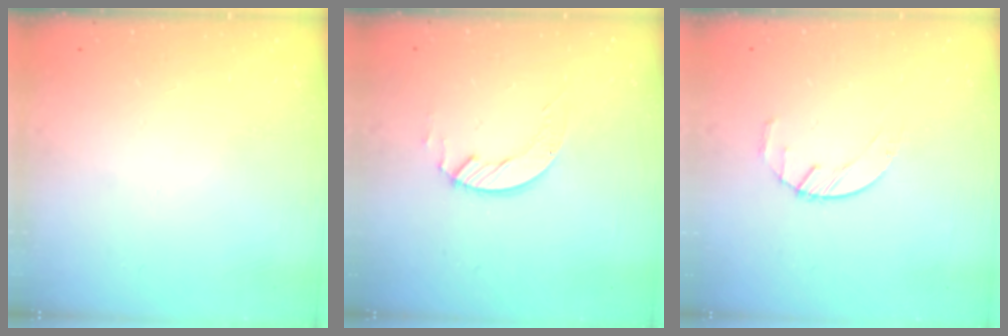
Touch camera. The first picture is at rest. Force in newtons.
{"total": 4.2, "press": 4.2, "slide": 0.2}
{"total": 2.5, "press": 2.5, "slide": 0.4}